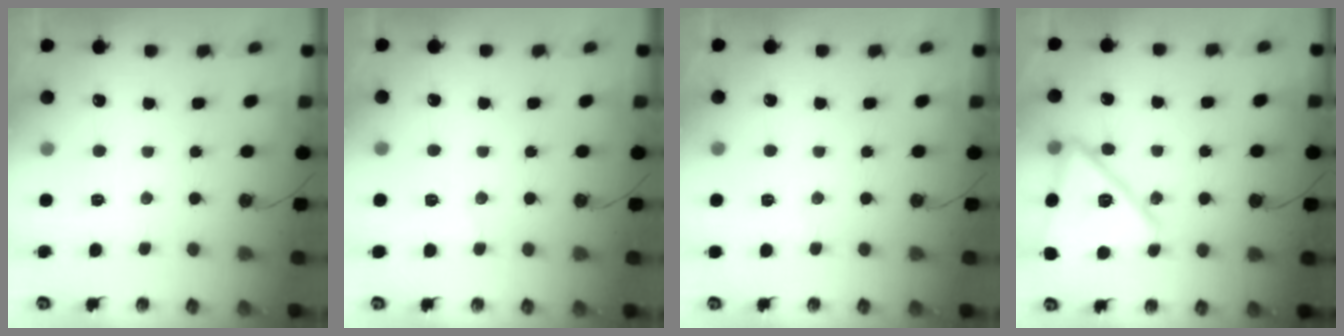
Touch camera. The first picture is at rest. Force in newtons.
{"total": 5.2, "press": 4.6, "slide": 2.4}
{"total": 3.0, "press": 3.0, "slide": 0.3}
{"total": 19.3, "press": 19.3, "slide": 0.8}